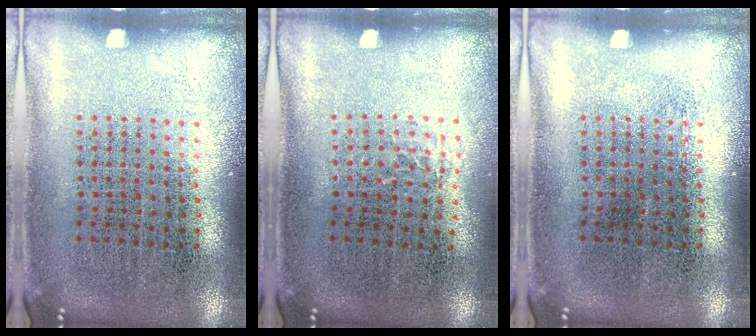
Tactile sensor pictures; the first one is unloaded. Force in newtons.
{"total": 0.5, "press": 0.4, "slide": 0.3}
{"total": 0.0}